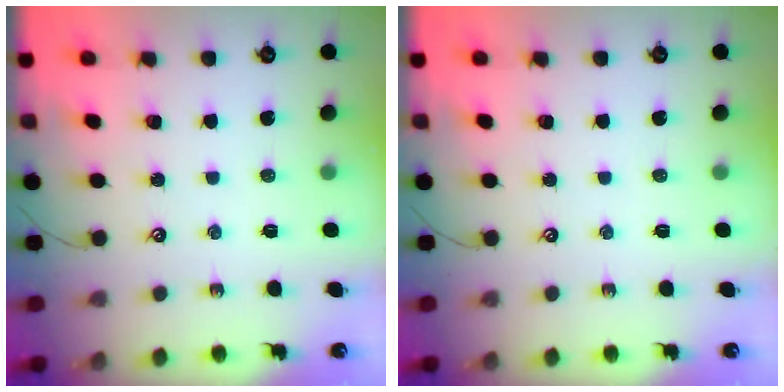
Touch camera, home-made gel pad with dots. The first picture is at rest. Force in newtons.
{"total": 0.0}